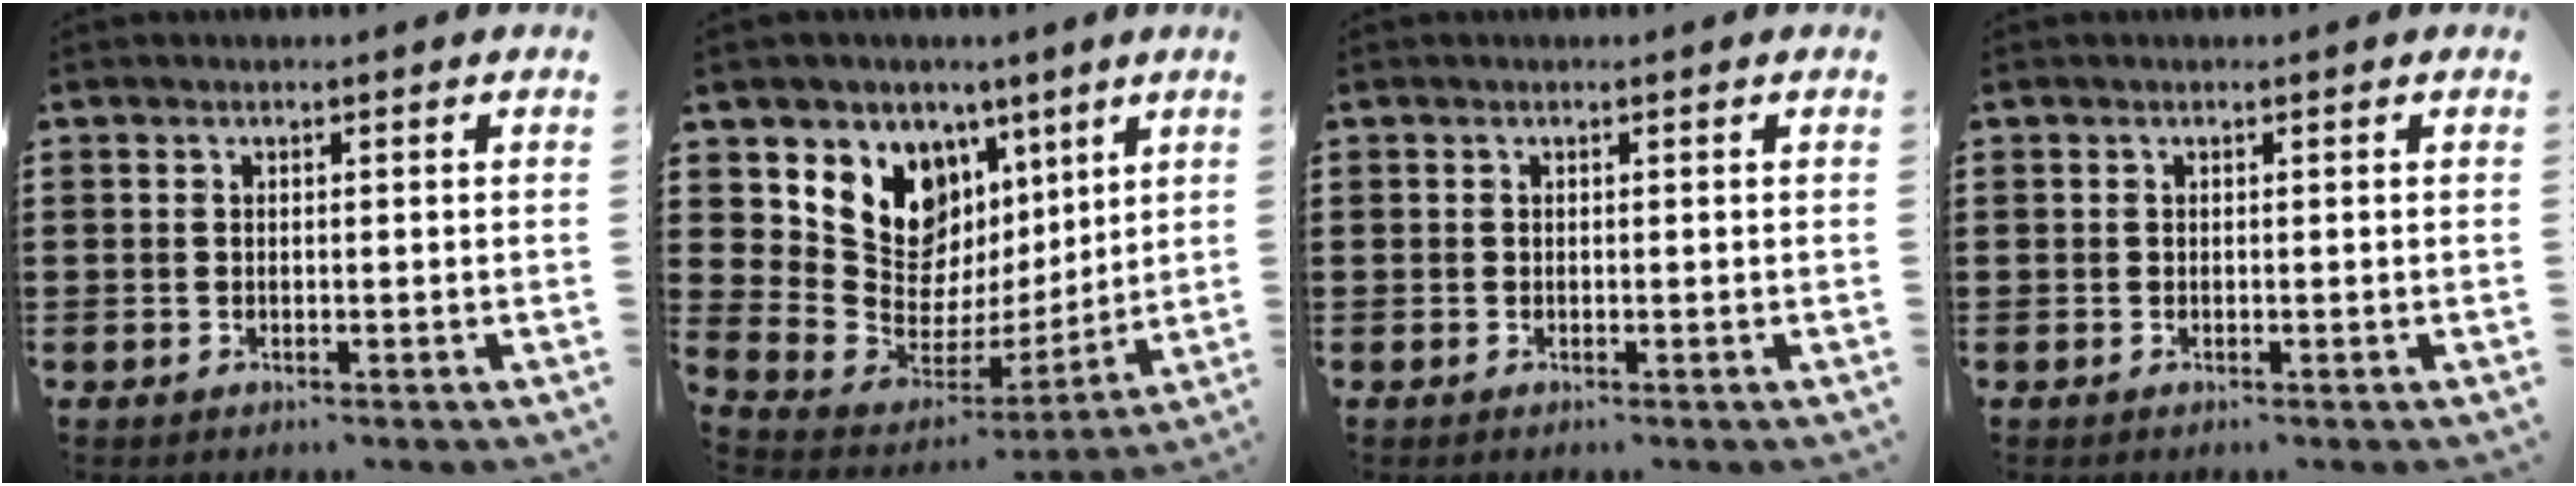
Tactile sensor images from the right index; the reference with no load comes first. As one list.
[{"total": 10.8, "force": [5.4, 8.7, 3.3], "torque": [-0.089, -0.053, 0.106]}, {"total": 0.0}, {"total": 0.0}]